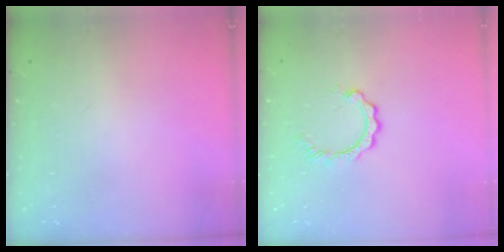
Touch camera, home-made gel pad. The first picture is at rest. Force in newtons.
{"total": 2.8, "press": 2.7, "slide": 0.4}